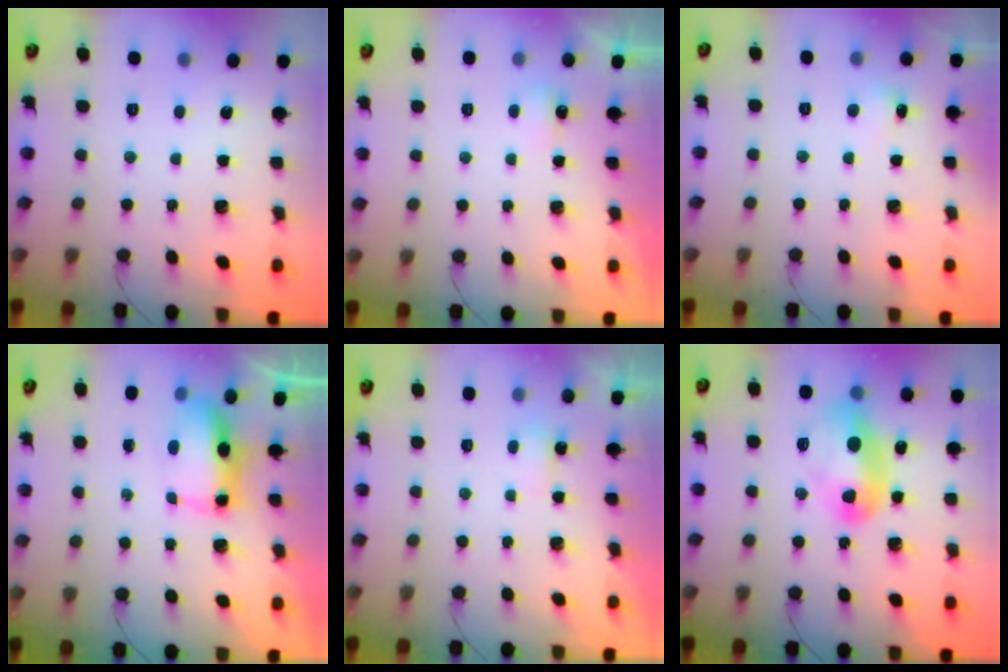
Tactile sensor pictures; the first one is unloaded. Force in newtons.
{"total": 2.3, "press": 2.2, "slide": 0.6}
{"total": 4.3, "press": 4.0, "slide": 1.4}
{"total": 14.5, "press": 9.5, "slide": 10.9}
{"total": 2.8, "press": 2.7, "slide": 0.7}
{"total": 14.1, "press": 14.1, "slide": 0.7}